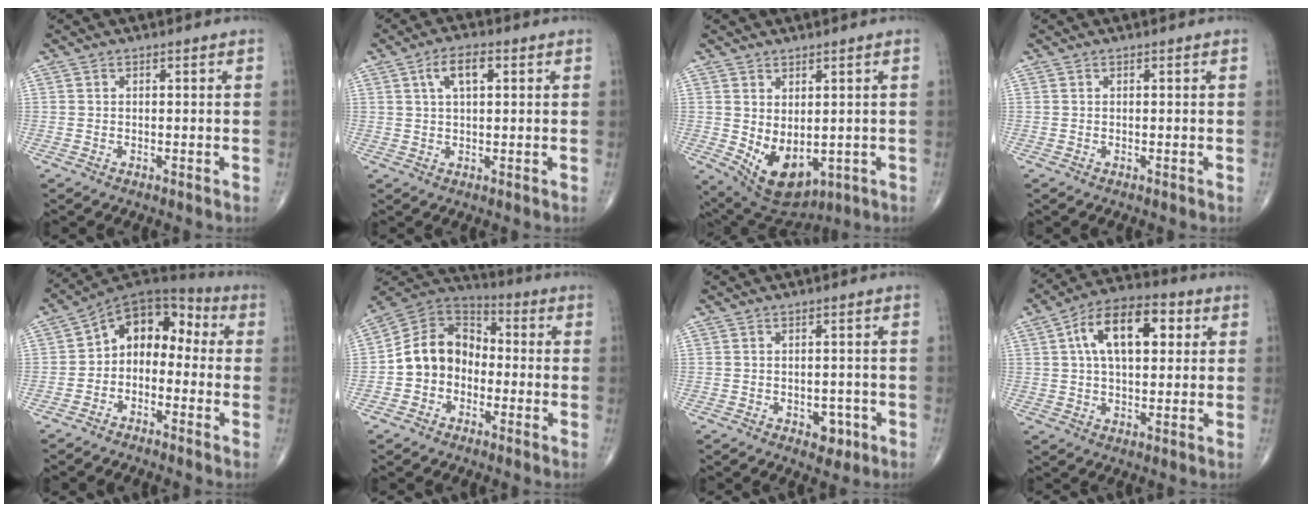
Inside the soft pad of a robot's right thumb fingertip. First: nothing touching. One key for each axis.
{"total": 5.4, "fx": 1.9, "fy": 2.4, "fz": 4.5, "tx": -0.083, "ty": 0.007, "tz": 0.035}
{"total": 9.8, "fx": -1.1, "fy": 5.9, "fz": 7.8, "tx": -0.110, "ty": -0.008, "tz": 0.013}
{"total": 0.0}
{"total": 10.9, "fx": -1.4, "fy": 7.9, "fz": 7.4, "tx": -0.076, "ty": 0.063, "tz": -0.044}
{"total": 11.7, "fx": -2.2, "fy": 9.6, "fz": 6.5, "tx": -0.088, "ty": 0.045, "tz": -0.055}
{"total": 3.3, "fx": -1.4, "fy": 2.3, "fz": 2.0, "tx": -0.005, "ty": 0.007, "tz": -0.015}
{"total": 14.5, "fx": 3.8, "fy": 7.7, "fz": 11.7, "tx": -0.180, "ty": 0.019, "tz": 0.058}